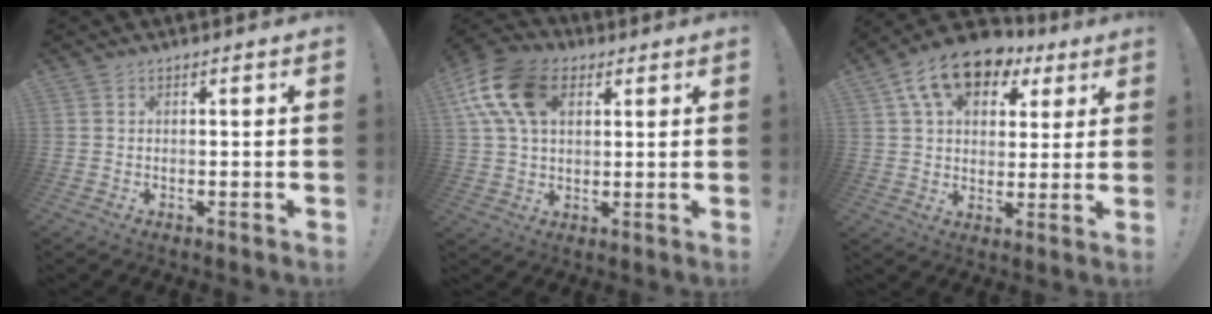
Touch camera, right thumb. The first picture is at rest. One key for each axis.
{"total": 16.9, "fx": 6.0, "fy": 11.1, "fz": 11.3, "tx": -0.215, "ty": -0.009, "tz": 0.114}
{"total": 14.6, "fx": 7.6, "fy": 9.3, "fz": 8.2, "tx": -0.138, "ty": -0.030, "tz": 0.142}